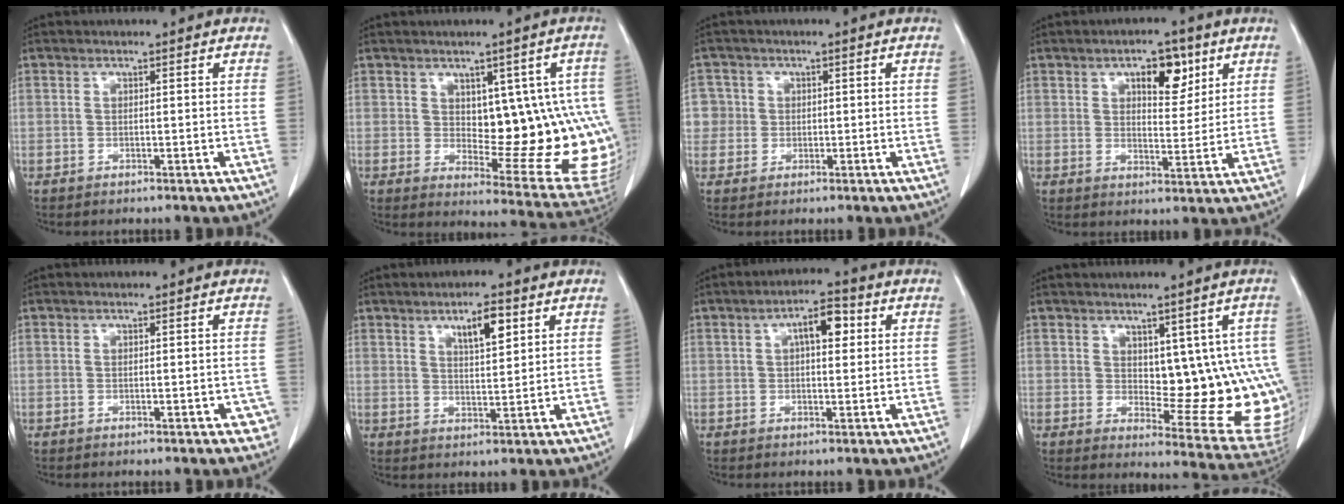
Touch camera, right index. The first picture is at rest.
{"total": 16.2, "force": [1.1, 7.2, 14.4], "torque": [-0.133, 0.015, 0.035]}
{"total": 3.7, "force": [0.4, 3.7, -0.2], "torque": [0.019, 0.015, 0.009]}
{"total": 6.9, "force": [3.6, 3.2, 5.0], "torque": [-0.069, 0.004, 0.054]}
{"total": 2.6, "force": [-1.1, 1.1, 2.1], "torque": [-0.010, 0.007, -0.007]}
{"total": 5.5, "force": [2.9, 1.4, 4.5], "torque": [-0.075, -0.001, 0.050]}
{"total": 5.6, "force": [1.6, 2.1, 5.0], "torque": [-0.081, 0.016, 0.023]}
{"total": 13.0, "force": [1.4, 6.1, 11.4], "torque": [-0.118, -0.001, 0.033]}